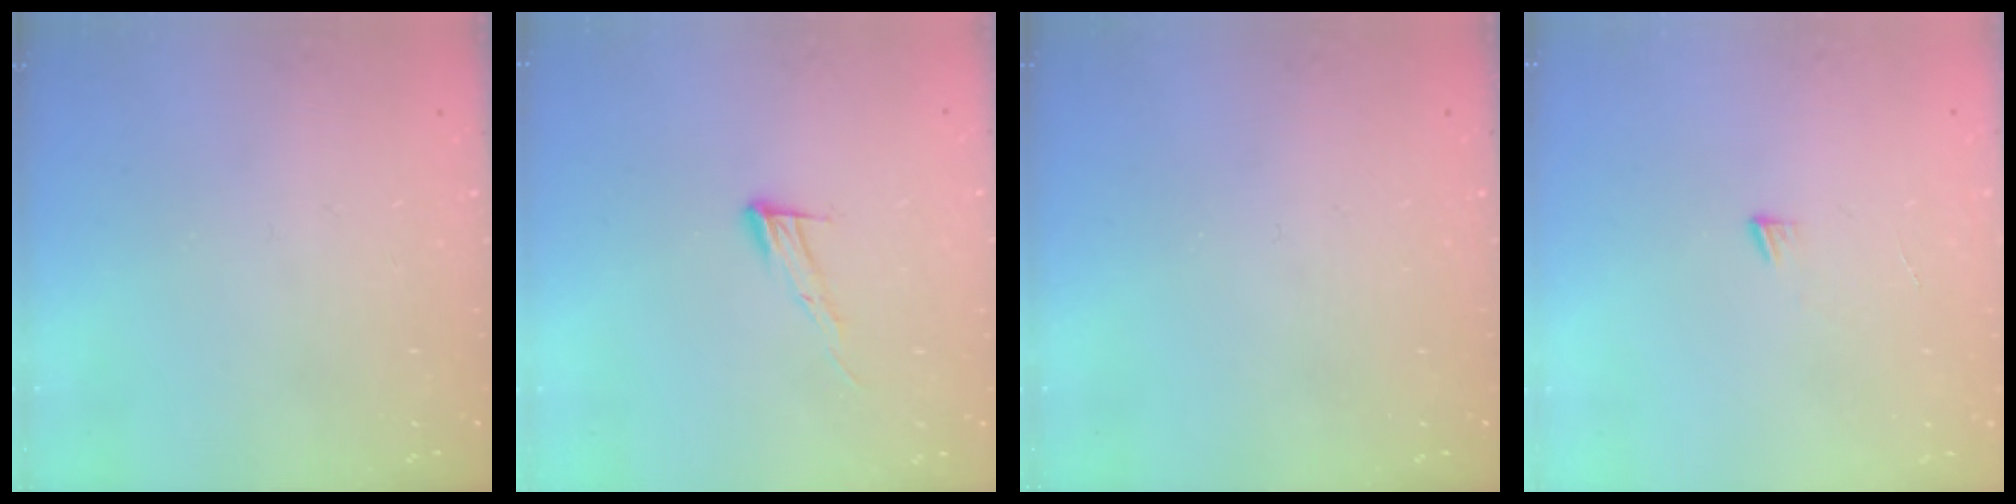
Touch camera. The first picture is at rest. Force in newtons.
{"total": 6.7, "press": 6.7, "slide": 0.4}
{"total": 0.0}
{"total": 3.0, "press": 3.0, "slide": 0.3}